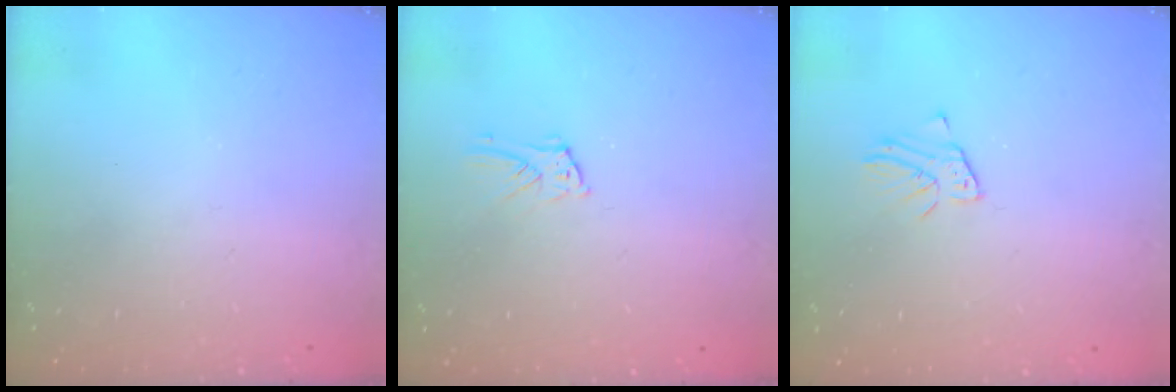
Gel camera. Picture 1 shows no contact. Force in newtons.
{"total": 6.1, "press": 6.1, "slide": 0.3}
{"total": 3.2, "press": 3.2, "slide": 0.3}